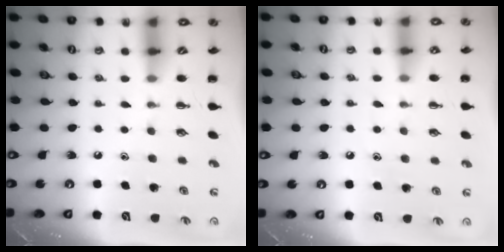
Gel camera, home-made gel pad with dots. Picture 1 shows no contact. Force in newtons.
{"total": 6.7, "press": 6.5, "slide": 1.5}